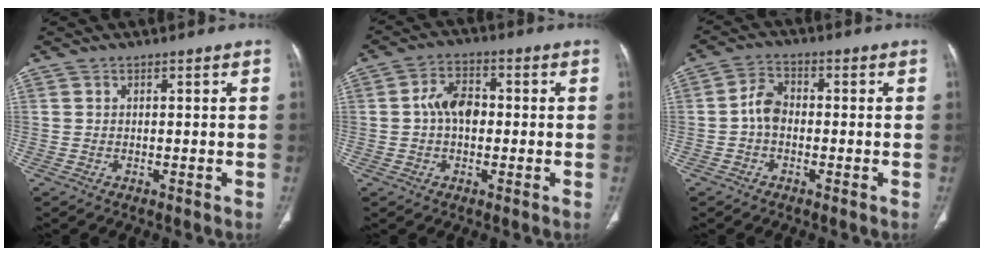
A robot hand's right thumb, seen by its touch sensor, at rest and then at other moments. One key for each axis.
{"total": 6.9, "fx": 0.1, "fy": 4.6, "fz": 5.1, "tx": -0.071, "ty": 0.018, "tz": -0.008}
{"total": 4.5, "fx": -0.8, "fy": 3.2, "fz": 3.1, "tx": -0.049, "ty": 0.015, "tz": -0.026}